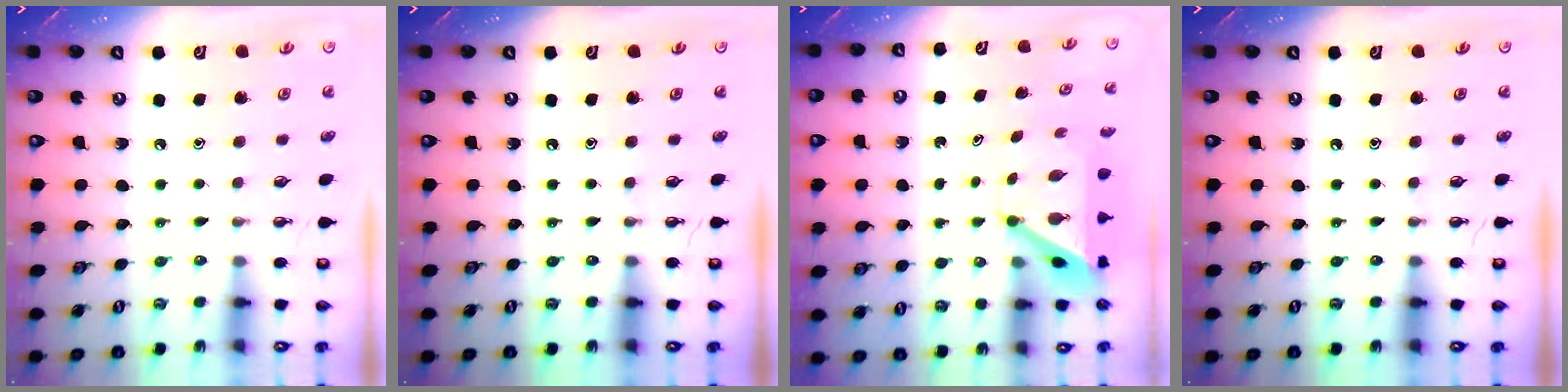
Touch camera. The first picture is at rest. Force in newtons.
{"total": 0.0}
{"total": 5.8, "press": 5.8, "slide": 0.4}
{"total": 0.0}